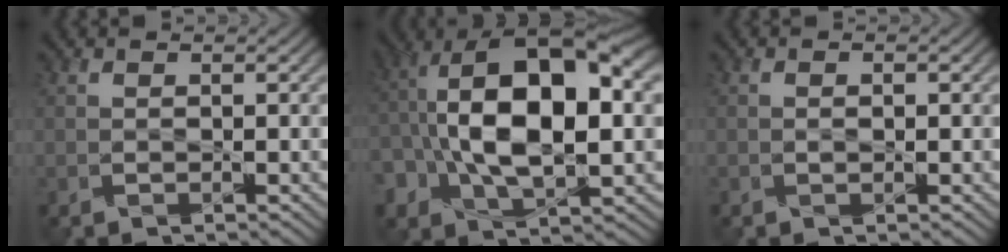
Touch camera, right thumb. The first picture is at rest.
{"total": 16.8, "force": [0.4, 9.5, 13.9], "torque": [-0.265, 0.002, 0.003]}
{"total": 0.9, "force": [0.0, 0.4, 0.8], "torque": [-0.013, -0.001, 0.000]}